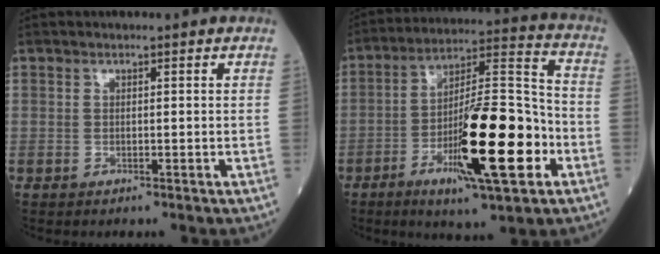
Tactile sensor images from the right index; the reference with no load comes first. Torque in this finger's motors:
{"motor_torque": [0.75, -0.29, 1.06, 0.21]}